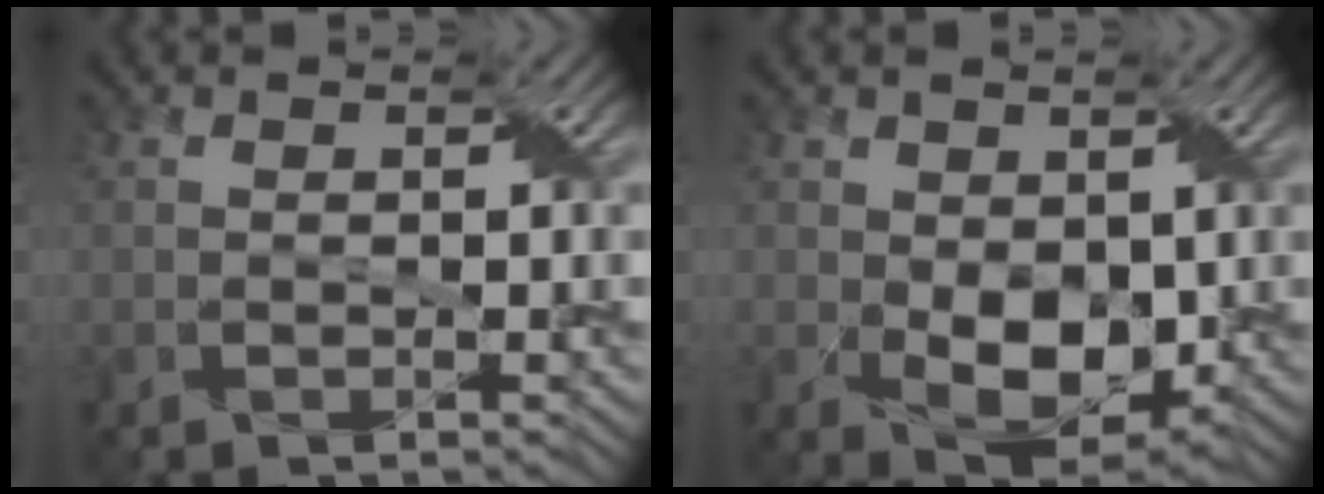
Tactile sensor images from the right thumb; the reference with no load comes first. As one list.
[{"total": 6.6, "force": [-0.3, 4.4, 4.9], "torque": [-0.093, -0.018, 0.002]}]